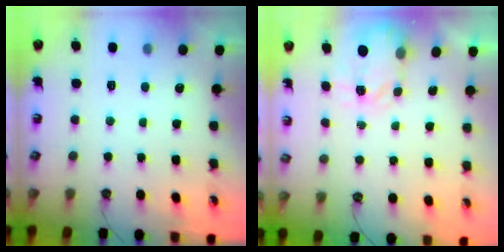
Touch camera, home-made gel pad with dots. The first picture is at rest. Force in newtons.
{"total": 3.8, "press": 3.8, "slide": 0.5}